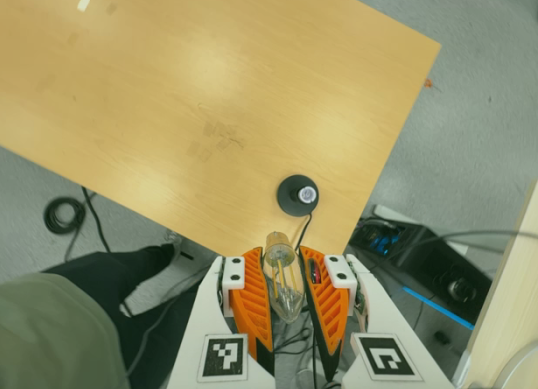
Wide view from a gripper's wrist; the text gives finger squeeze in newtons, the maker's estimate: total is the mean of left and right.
{"total": 21.1, "left": 23.1, "right": 19.2}